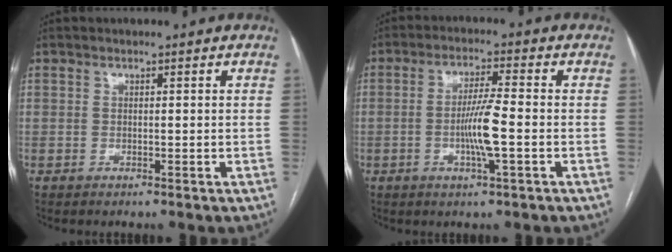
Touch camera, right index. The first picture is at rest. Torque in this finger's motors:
{"motor_torque": [1.21, -0.11, 0.48, 0.14]}